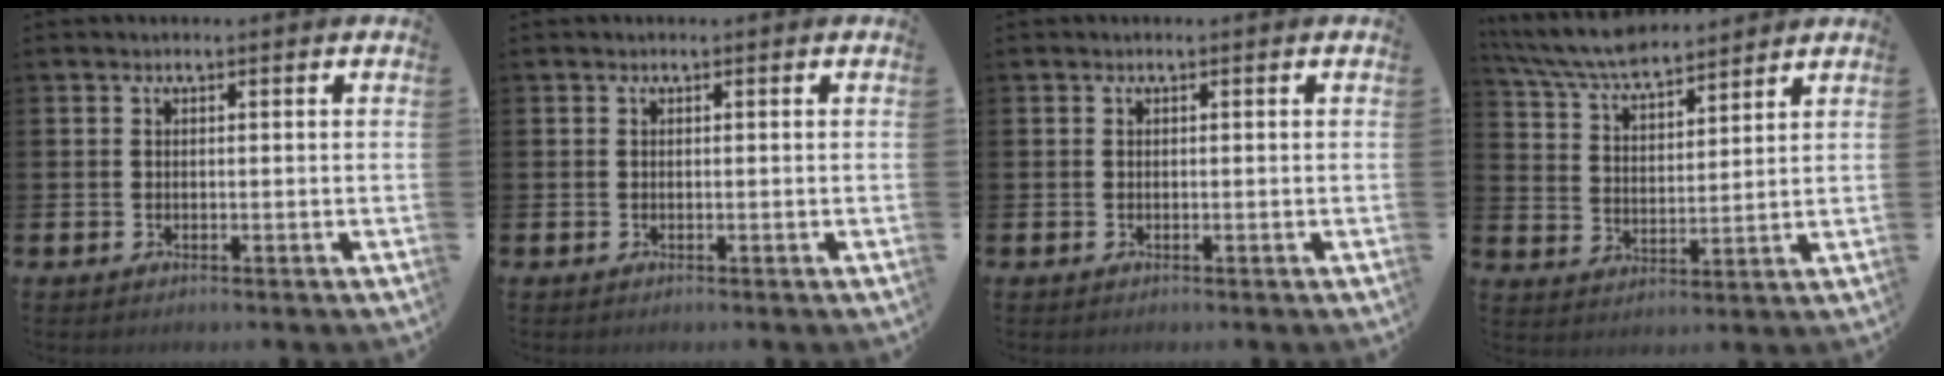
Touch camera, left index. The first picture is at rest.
{"total": 0.0}
{"total": 0.0}
{"total": 7.3, "force": [6.9, 1.1, 2.1], "torque": [-0.069, -0.032, 0.127]}